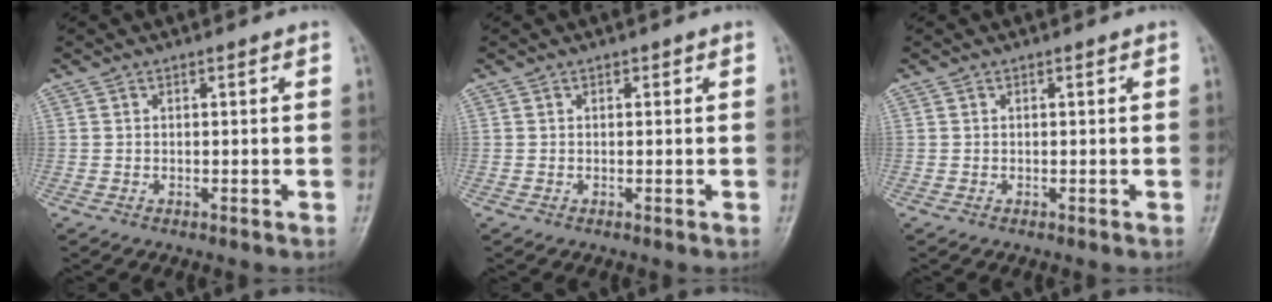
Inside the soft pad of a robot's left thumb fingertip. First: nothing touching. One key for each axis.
{"total": 0.0}
{"total": 0.0}